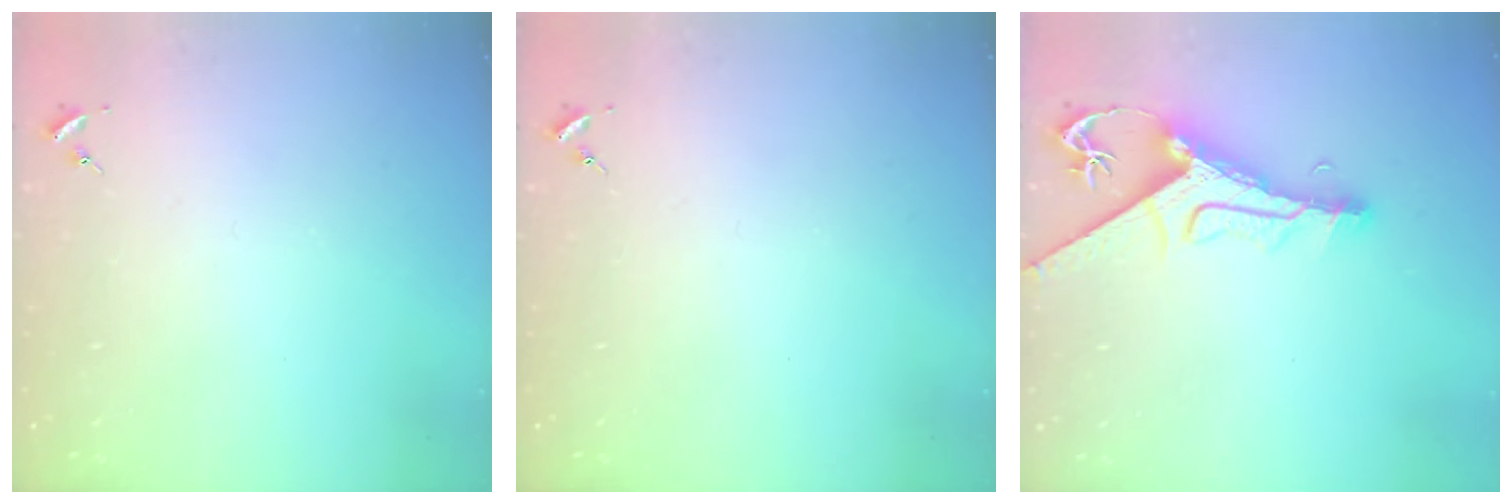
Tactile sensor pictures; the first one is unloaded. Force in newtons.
{"total": 0.0}
{"total": 12.4, "press": 12.4, "slide": 1.3}